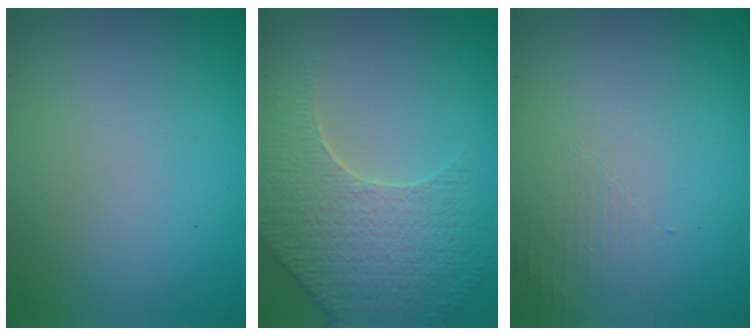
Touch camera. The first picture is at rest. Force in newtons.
{"total": 6.6, "press": 5.4, "slide": 3.8}
{"total": 1.3, "press": 0.1, "slide": 1.3}